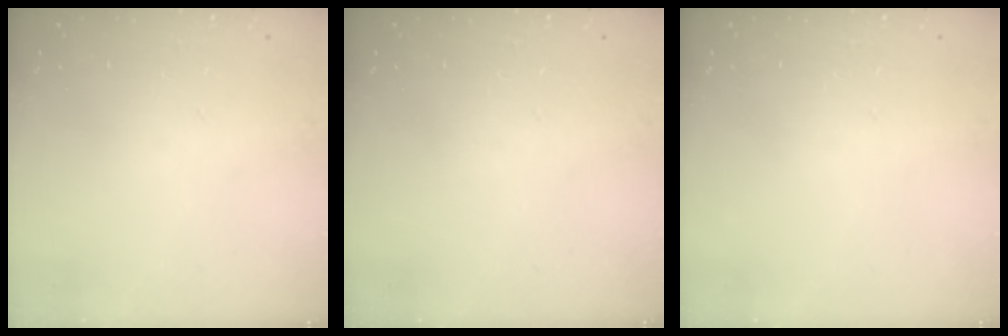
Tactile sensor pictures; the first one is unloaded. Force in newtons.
{"total": 0.0}
{"total": 0.0}